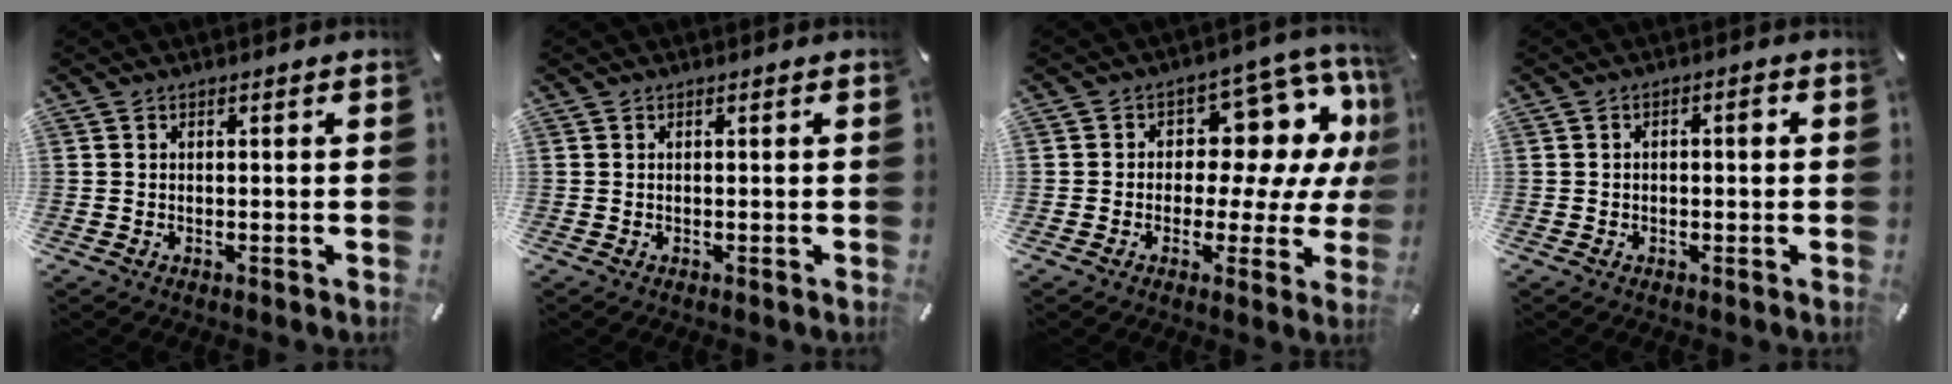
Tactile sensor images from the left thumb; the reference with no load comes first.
{"total": 0.0}
{"total": 12.2, "force": [4.0, 8.1, 8.2], "torque": [-0.104, -0.038, 0.069]}
{"total": 2.0, "force": [-0.1, 1.1, 1.7], "torque": [-0.025, 0.006, -0.008]}